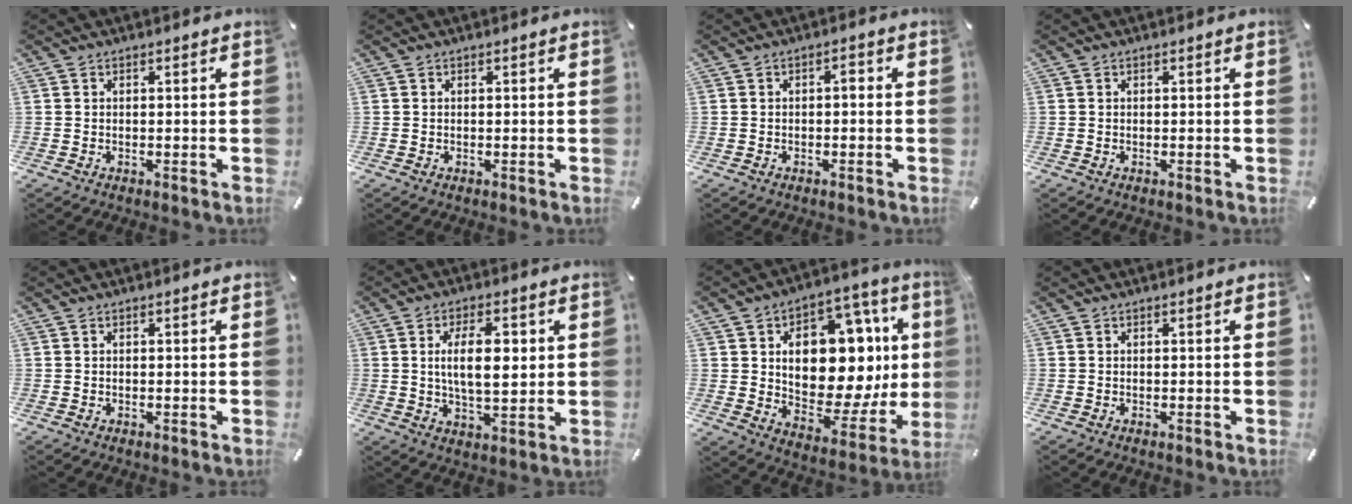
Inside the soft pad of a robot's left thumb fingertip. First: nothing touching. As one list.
[{"total": 0.0}, {"total": 1.8, "force": [-0.5, 0.9, 1.5], "torque": [-0.032, 0.009, -0.013]}, {"total": 0.0}, {"total": 0.0}, {"total": 10.9, "force": [2.0, 5.2, 9.4], "torque": [-0.163, -0.004, 0.026]}, {"total": 21.7, "force": [5.0, 13.4, 16.3], "torque": [-0.234, -0.043, 0.085]}, {"total": 0.0}]